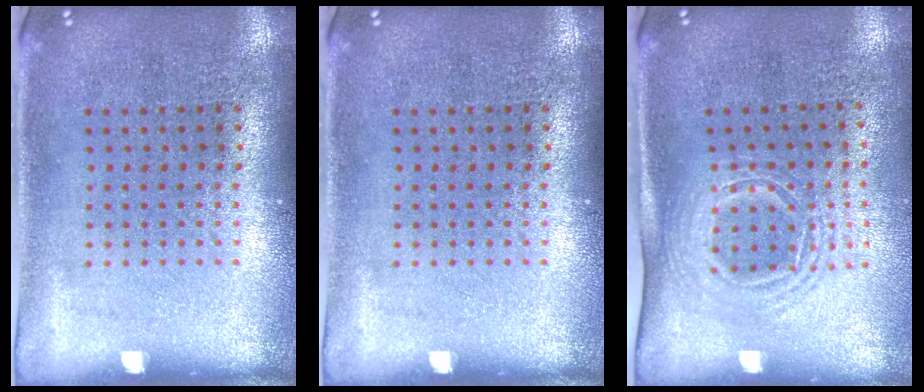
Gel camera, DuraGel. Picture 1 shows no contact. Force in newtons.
{"total": 0.0}
{"total": 1.6, "press": 1.3, "slide": 1.0}